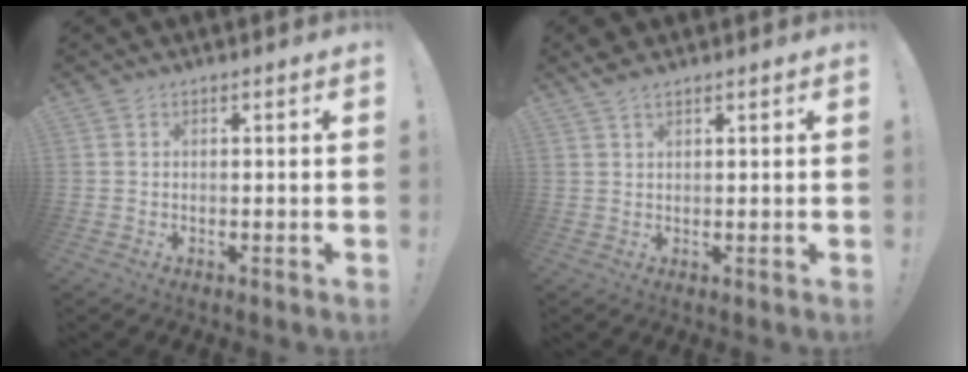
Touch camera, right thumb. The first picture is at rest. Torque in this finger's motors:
{"motor_torque": [0.19, 0.61, 0.42, 0.24, 0.12]}